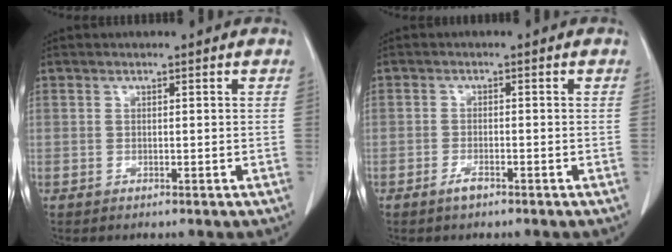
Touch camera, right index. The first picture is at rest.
{"total": 1.7, "force": [-1.2, 0.4, 1.1], "torque": [-0.029, -0.002, -0.021]}